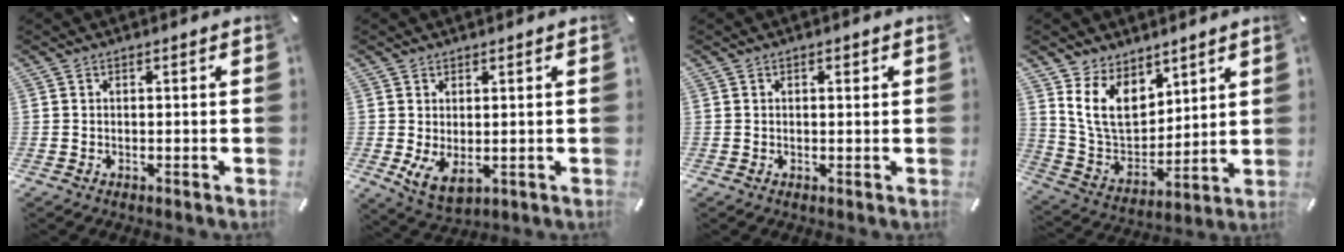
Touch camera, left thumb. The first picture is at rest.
{"total": 5.6, "force": [0.6, 3.2, 4.5], "torque": [-0.099, -0.011, 0.010]}
{"total": 0.9, "force": [0.3, 0.5, 0.7], "torque": [-0.015, 0.005, 0.004]}
{"total": 12.5, "force": [7.1, 8.6, 5.6], "torque": [-0.136, -0.047, 0.137]}